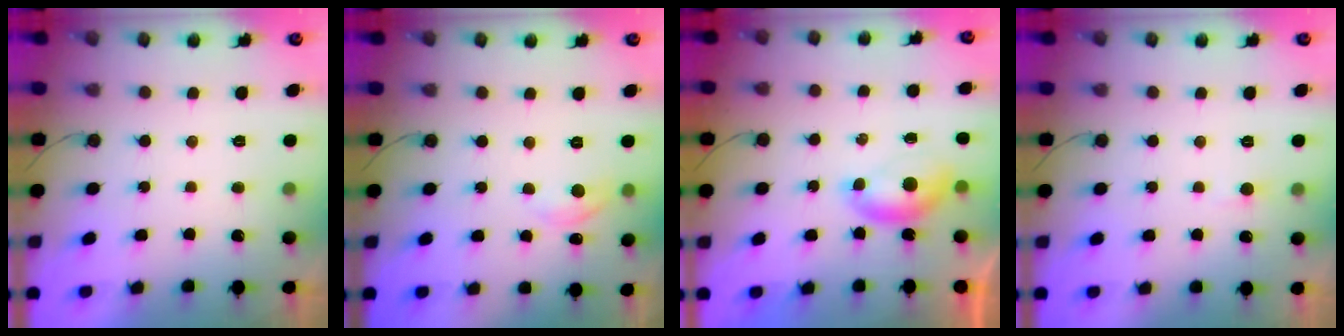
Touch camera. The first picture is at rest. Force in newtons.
{"total": 5.5, "press": 5.5, "slide": 0.6}
{"total": 5.6, "press": 5.6, "slide": 0.7}
{"total": 2.0, "press": 2.0, "slide": 0.2}